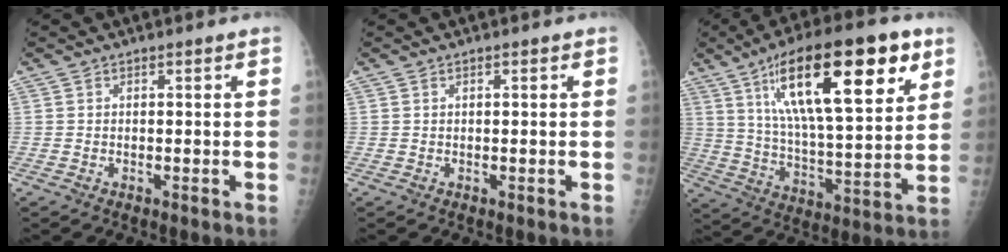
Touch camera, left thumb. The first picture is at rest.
{"total": 0.0}
{"total": 25.3, "force": [11.8, 8.4, 20.7], "torque": [-0.310, -0.024, 0.194]}